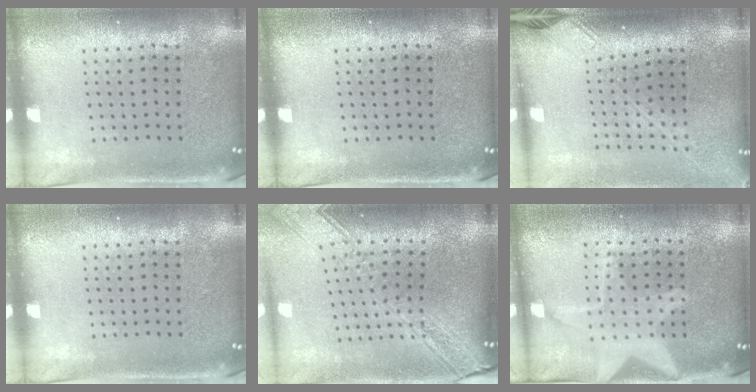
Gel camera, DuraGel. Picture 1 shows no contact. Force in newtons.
{"total": 0.0}
{"total": 2.1, "press": 1.6, "slide": 1.4}
{"total": 0.0}
{"total": 2.9, "press": 2.2, "slide": 1.9}
{"total": 3.1, "press": 3.0, "slide": 0.4}